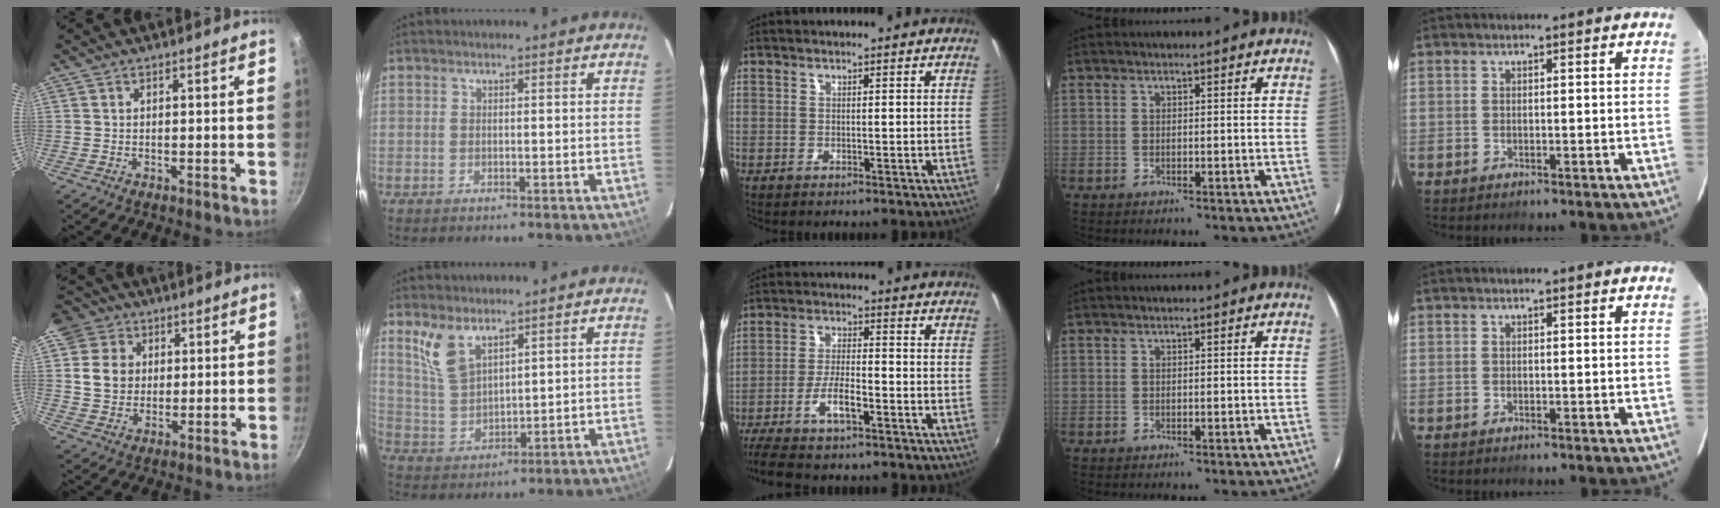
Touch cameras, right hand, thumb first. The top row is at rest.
{"thumb": {"total": 10.0, "force": [2.8, 8.7, 4.0], "torque": [-0.040, 0.002, 0.044]}, "index": {"total": 7.6, "force": [5.1, 3.4, 4.6], "torque": [-0.093, 0.004, 0.114]}, "middle": {"total": 9.0, "force": [-6.2, 1.8, 6.2], "torque": [-0.140, -0.007, -0.115]}}